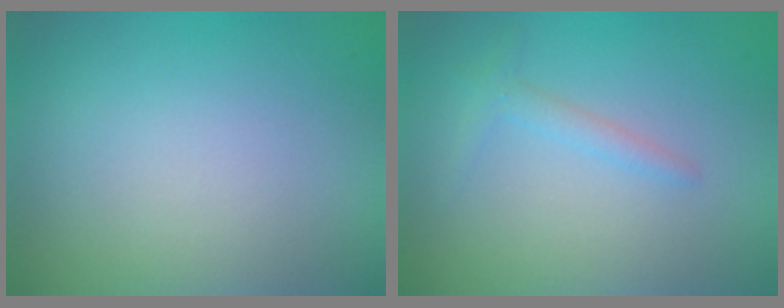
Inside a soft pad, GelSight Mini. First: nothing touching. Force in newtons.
{"total": 1.4, "press": 1.4, "slide": 0.1}